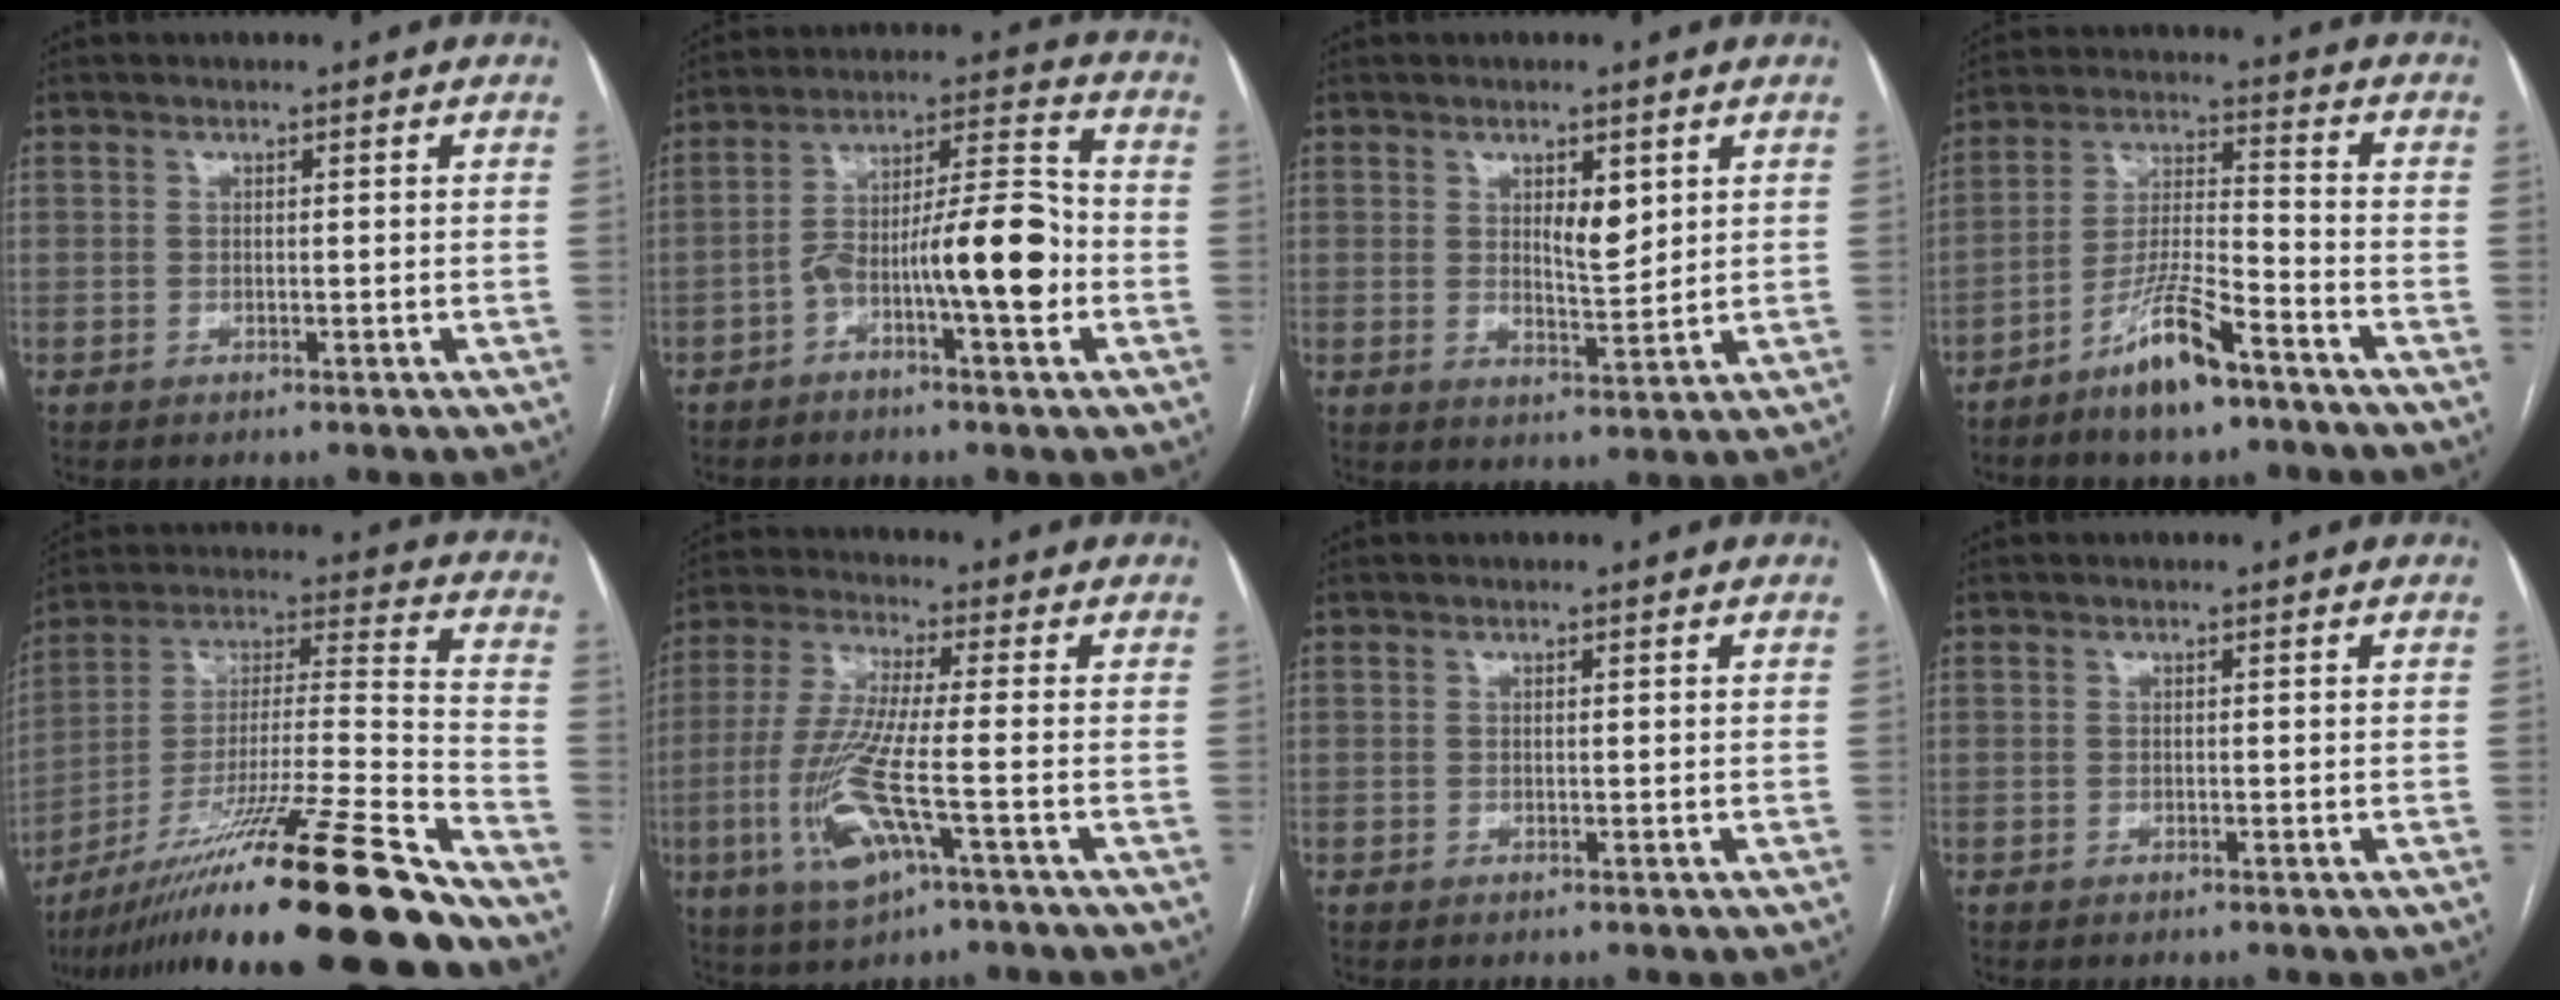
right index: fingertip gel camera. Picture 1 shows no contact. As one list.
[{"total": 12.2, "force": [-3.9, 2.1, 11.4], "torque": [-0.195, 0.028, -0.060]}, {"total": 4.3, "force": [1.7, 1.4, 3.7], "torque": [-0.061, -0.007, 0.032]}, {"total": 10.3, "force": [-7.1, 1.6, 7.3], "torque": [-0.146, -0.011, -0.132]}, {"total": 27.8, "force": [-20.7, -0.5, 18.5], "torque": [-0.277, -0.020, -0.358]}, {"total": 11.6, "force": [-3.8, 1.2, 10.9], "torque": [-0.240, -0.015, -0.073]}, {"total": 0.0}, {"total": 0.0}]